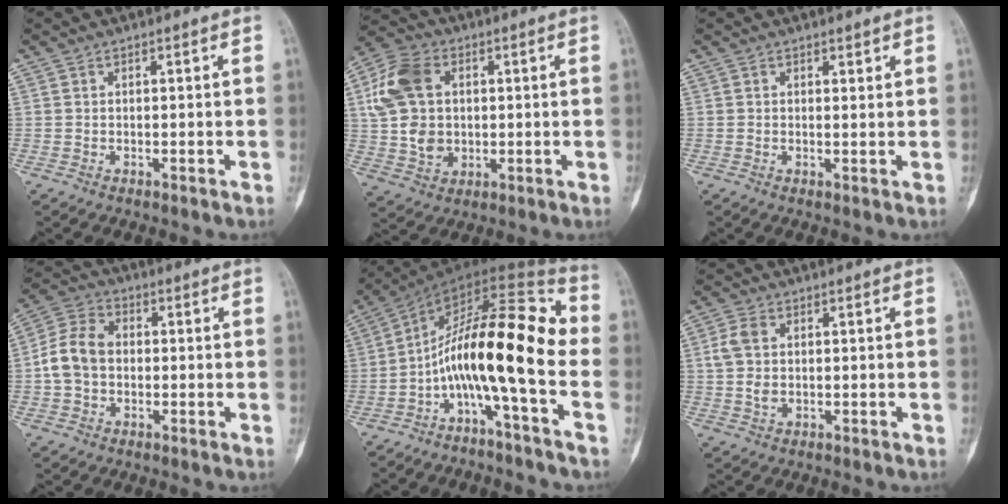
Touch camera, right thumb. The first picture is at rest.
{"total": 14.0, "force": [2.6, 10.5, 8.9], "torque": [-0.152, 0.007, 0.047]}
{"total": 1.1, "force": [0.9, 0.5, 0.5], "torque": [0.004, -0.005, 0.011]}
{"total": 8.8, "force": [-0.5, 6.8, 5.6], "torque": [-0.098, 0.028, -0.021]}
{"total": 15.9, "force": [-4.3, 3.3, 14.9], "torque": [-0.247, 0.103, -0.081]}
{"total": 4.9, "force": [0.4, 3.4, 3.6], "torque": [-0.072, 0.005, 0.004]}